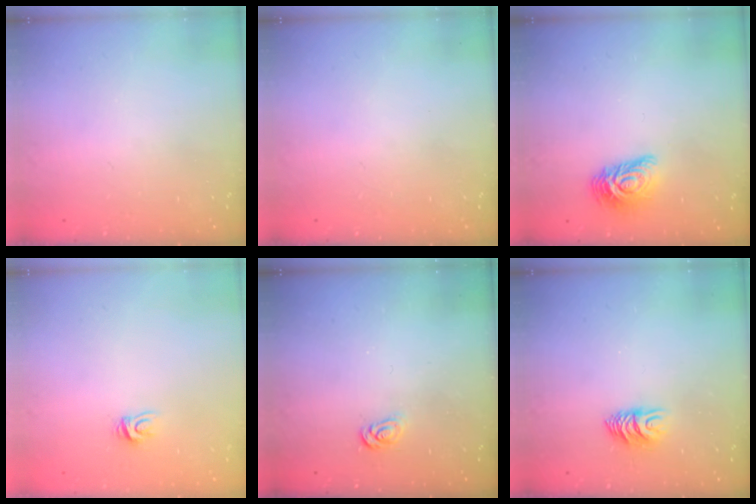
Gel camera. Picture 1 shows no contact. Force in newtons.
{"total": 0.0}
{"total": 8.5, "press": 8.5, "slide": 0.5}
{"total": 3.7, "press": 3.6, "slide": 0.3}
{"total": 2.7, "press": 2.7, "slide": 0.3}
{"total": 7.0, "press": 7.0, "slide": 0.6}